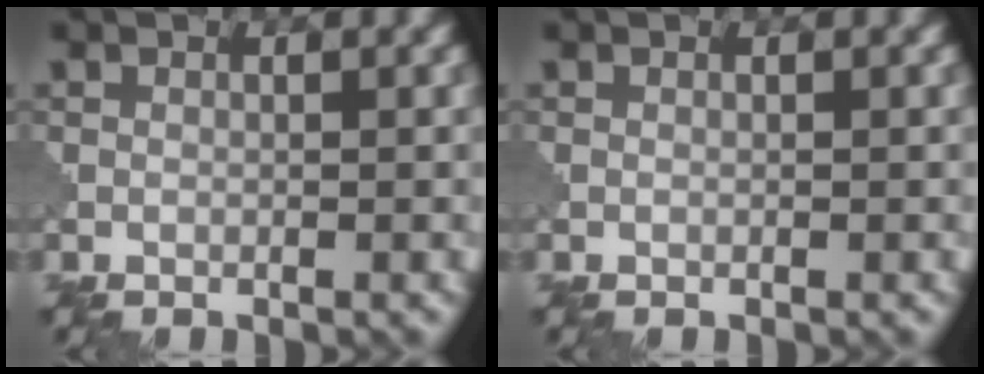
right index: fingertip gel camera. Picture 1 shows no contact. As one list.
[{"total": 0.0}]